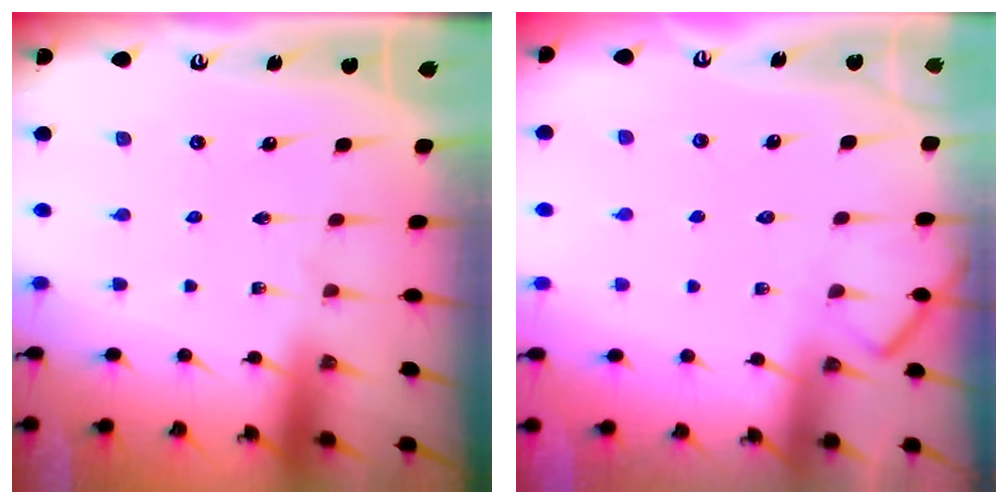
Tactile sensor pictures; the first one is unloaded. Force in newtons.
{"total": 6.7, "press": 6.7, "slide": 0.7}